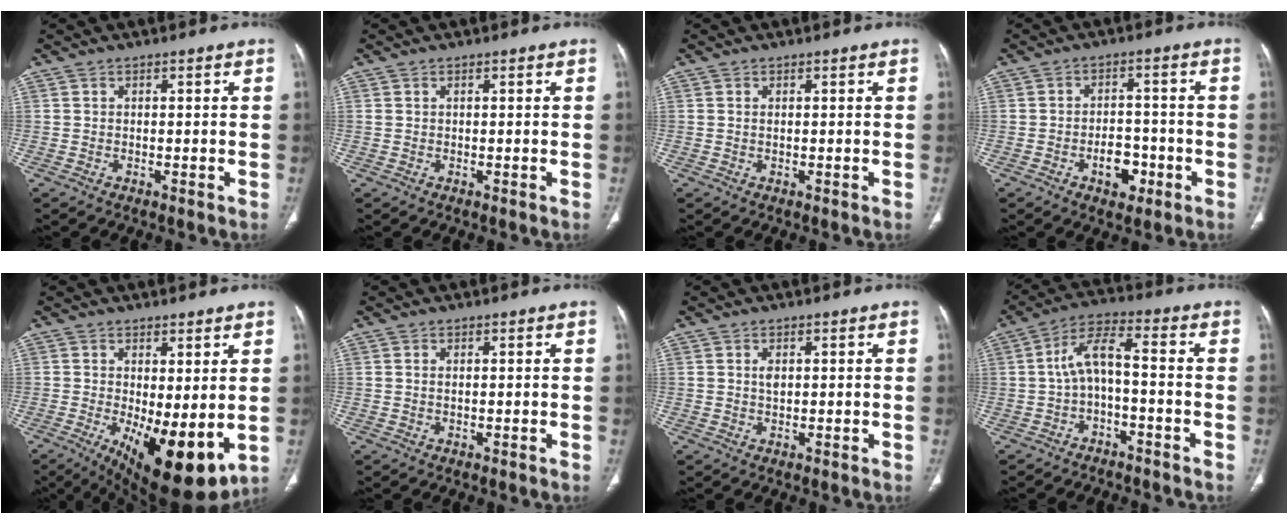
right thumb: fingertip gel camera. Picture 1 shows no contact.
{"total": 0.5, "force": [0.3, 0.3, 0.4], "torque": [-0.011, 0.008, 0.007]}
{"total": 0.5, "force": [0.2, 0.2, 0.5], "torque": [-0.014, 0.003, 0.006]}
{"total": 6.3, "force": [-2.6, 4.0, 4.1], "torque": [-0.040, 0.022, -0.037]}
{"total": 13.8, "force": [-2.0, 5.2, 12.6], "torque": [-0.188, -0.032, -0.011]}
{"total": 0.8, "force": [0.3, 0.3, 0.7], "torque": [-0.019, 0.002, 0.008]}
{"total": 1.7, "force": [0.5, 1.0, 1.4], "torque": [-0.023, -0.003, 0.012]}
{"total": 7.2, "force": [-1.8, 2.7, 6.4], "torque": [-0.127, 0.046, -0.037]}